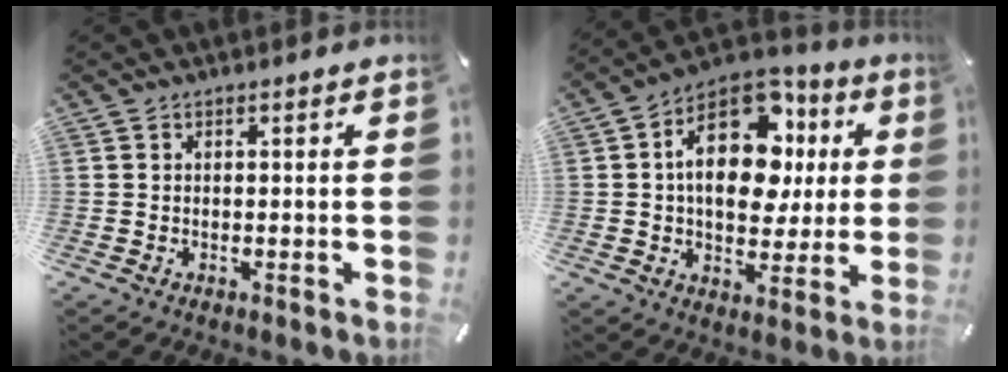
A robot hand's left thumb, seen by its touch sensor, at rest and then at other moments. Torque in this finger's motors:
{"motor_torque": [2.44, 2.57, 1.55, -0.96, 0.41]}